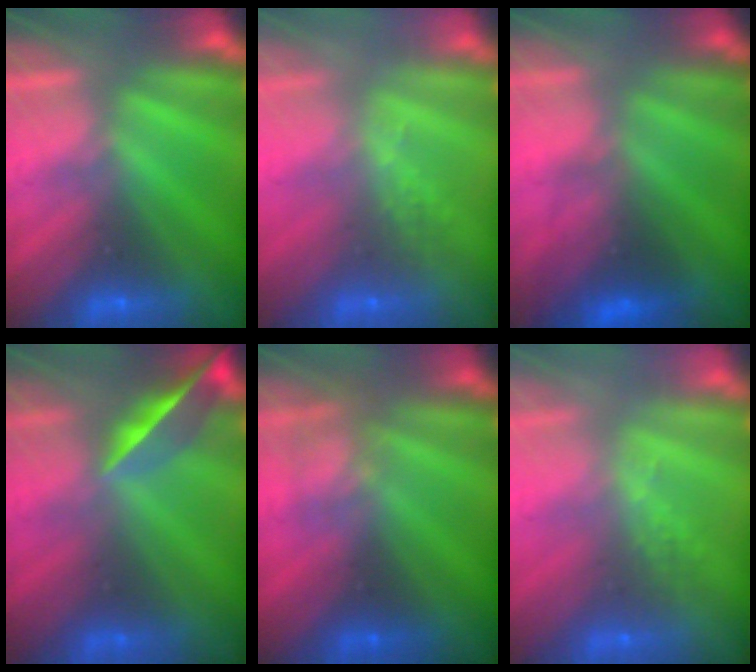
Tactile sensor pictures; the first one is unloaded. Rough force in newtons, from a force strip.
{"total": 2.5}
{"total": 2.3}
{"total": 3.6}
{"total": 2.4}
{"total": 2.5}